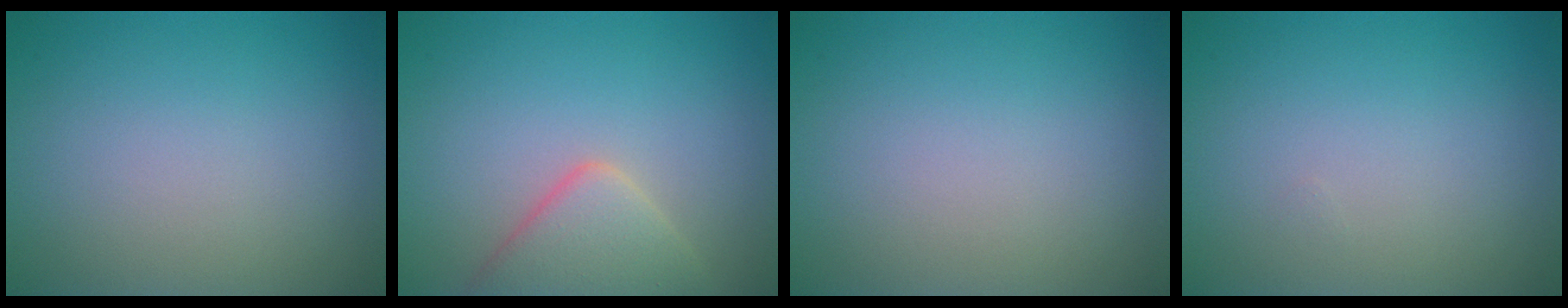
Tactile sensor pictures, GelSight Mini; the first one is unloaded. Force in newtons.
{"total": 4.2, "press": 4.2, "slide": 0.3}
{"total": 0.0}
{"total": 0.0}